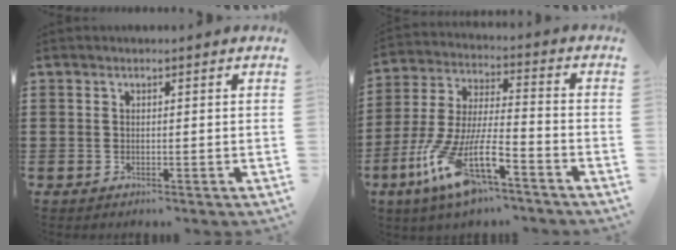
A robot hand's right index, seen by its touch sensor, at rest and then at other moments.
{"total": 13.0, "force": [-7.9, 3.0, 9.9], "torque": [-0.222, -0.009, -0.155]}